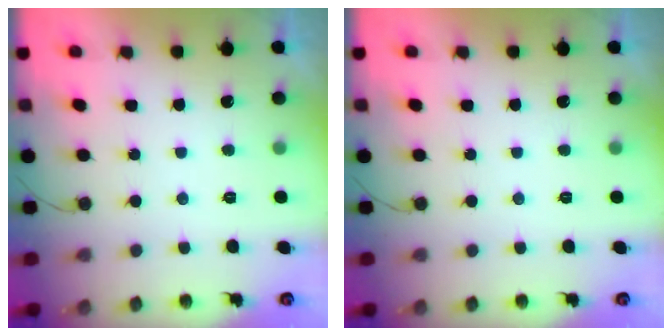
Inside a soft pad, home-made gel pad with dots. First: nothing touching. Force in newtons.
{"total": 0.0}